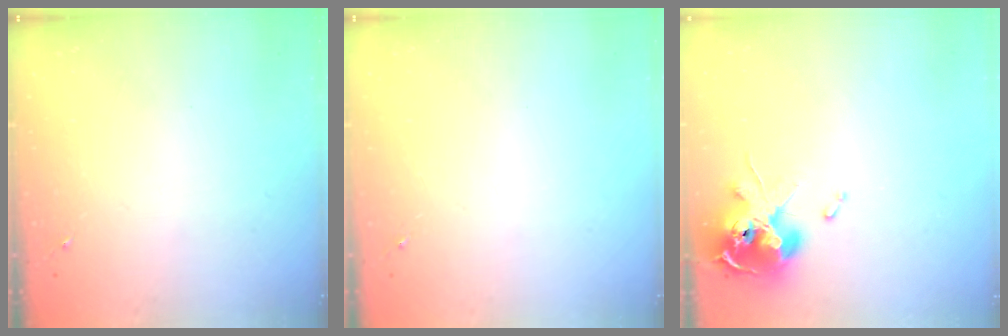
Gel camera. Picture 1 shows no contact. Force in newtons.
{"total": 0.0}
{"total": 13.0, "press": 12.9, "slide": 1.8}